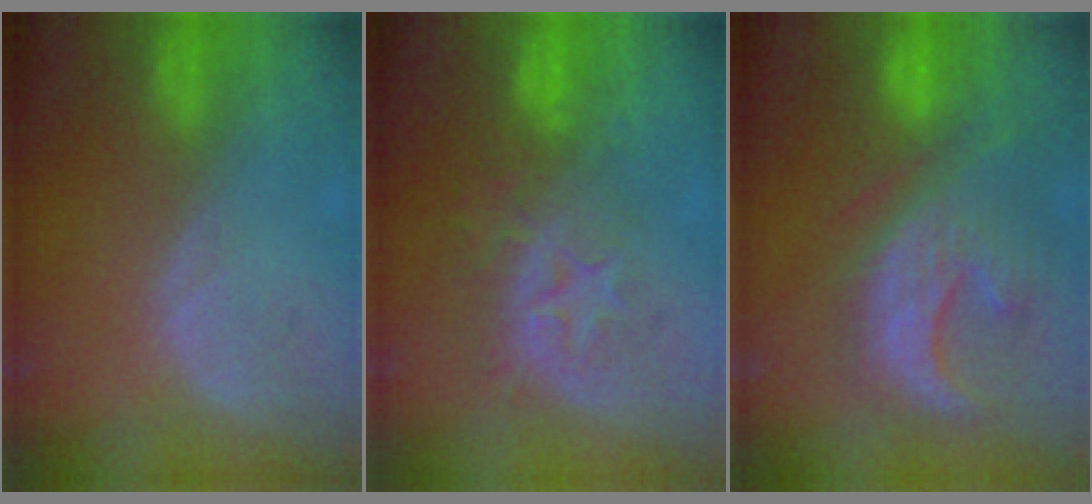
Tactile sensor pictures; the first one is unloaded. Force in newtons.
{"total": 8.2, "press": 7.5, "slide": 3.3}
{"total": 12.3, "press": 11.3, "slide": 4.8}